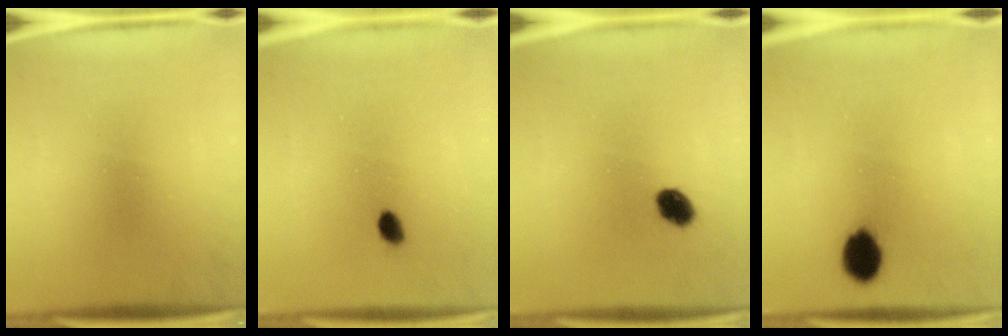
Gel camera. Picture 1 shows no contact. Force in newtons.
{"total": 1.5}
{"total": 4.3}
{"total": 7.2}